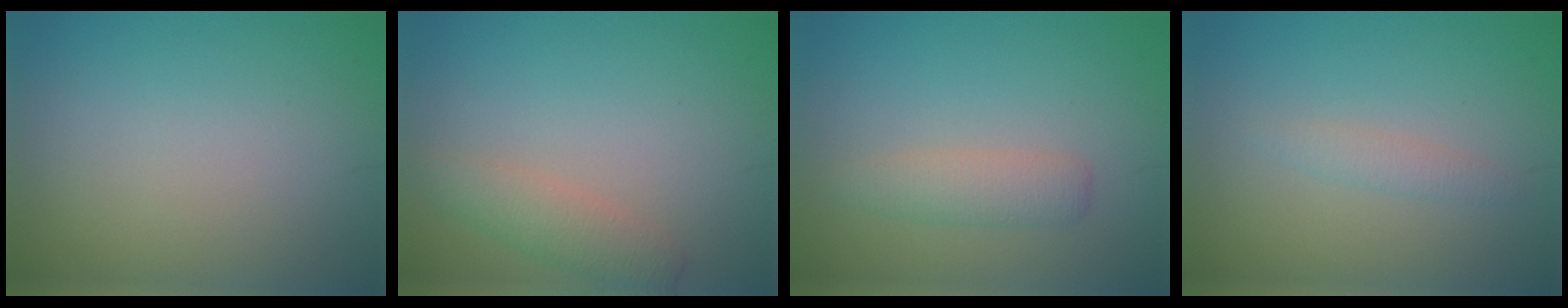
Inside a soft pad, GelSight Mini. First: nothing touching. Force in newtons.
{"total": 2.6, "press": 2.6, "slide": 0.1}
{"total": 2.2, "press": 2.2, "slide": 0.0}
{"total": 1.3, "press": 1.3, "slide": 0.0}